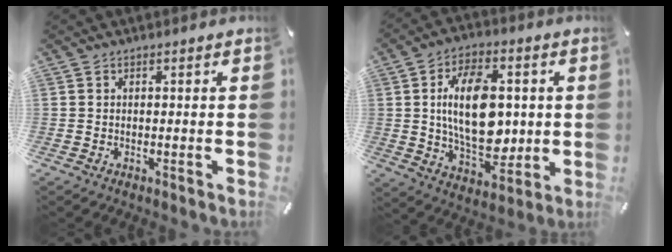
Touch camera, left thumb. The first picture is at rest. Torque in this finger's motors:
{"motor_torque": [0.06, 2.39, 1.57, -1.20, 0.49]}